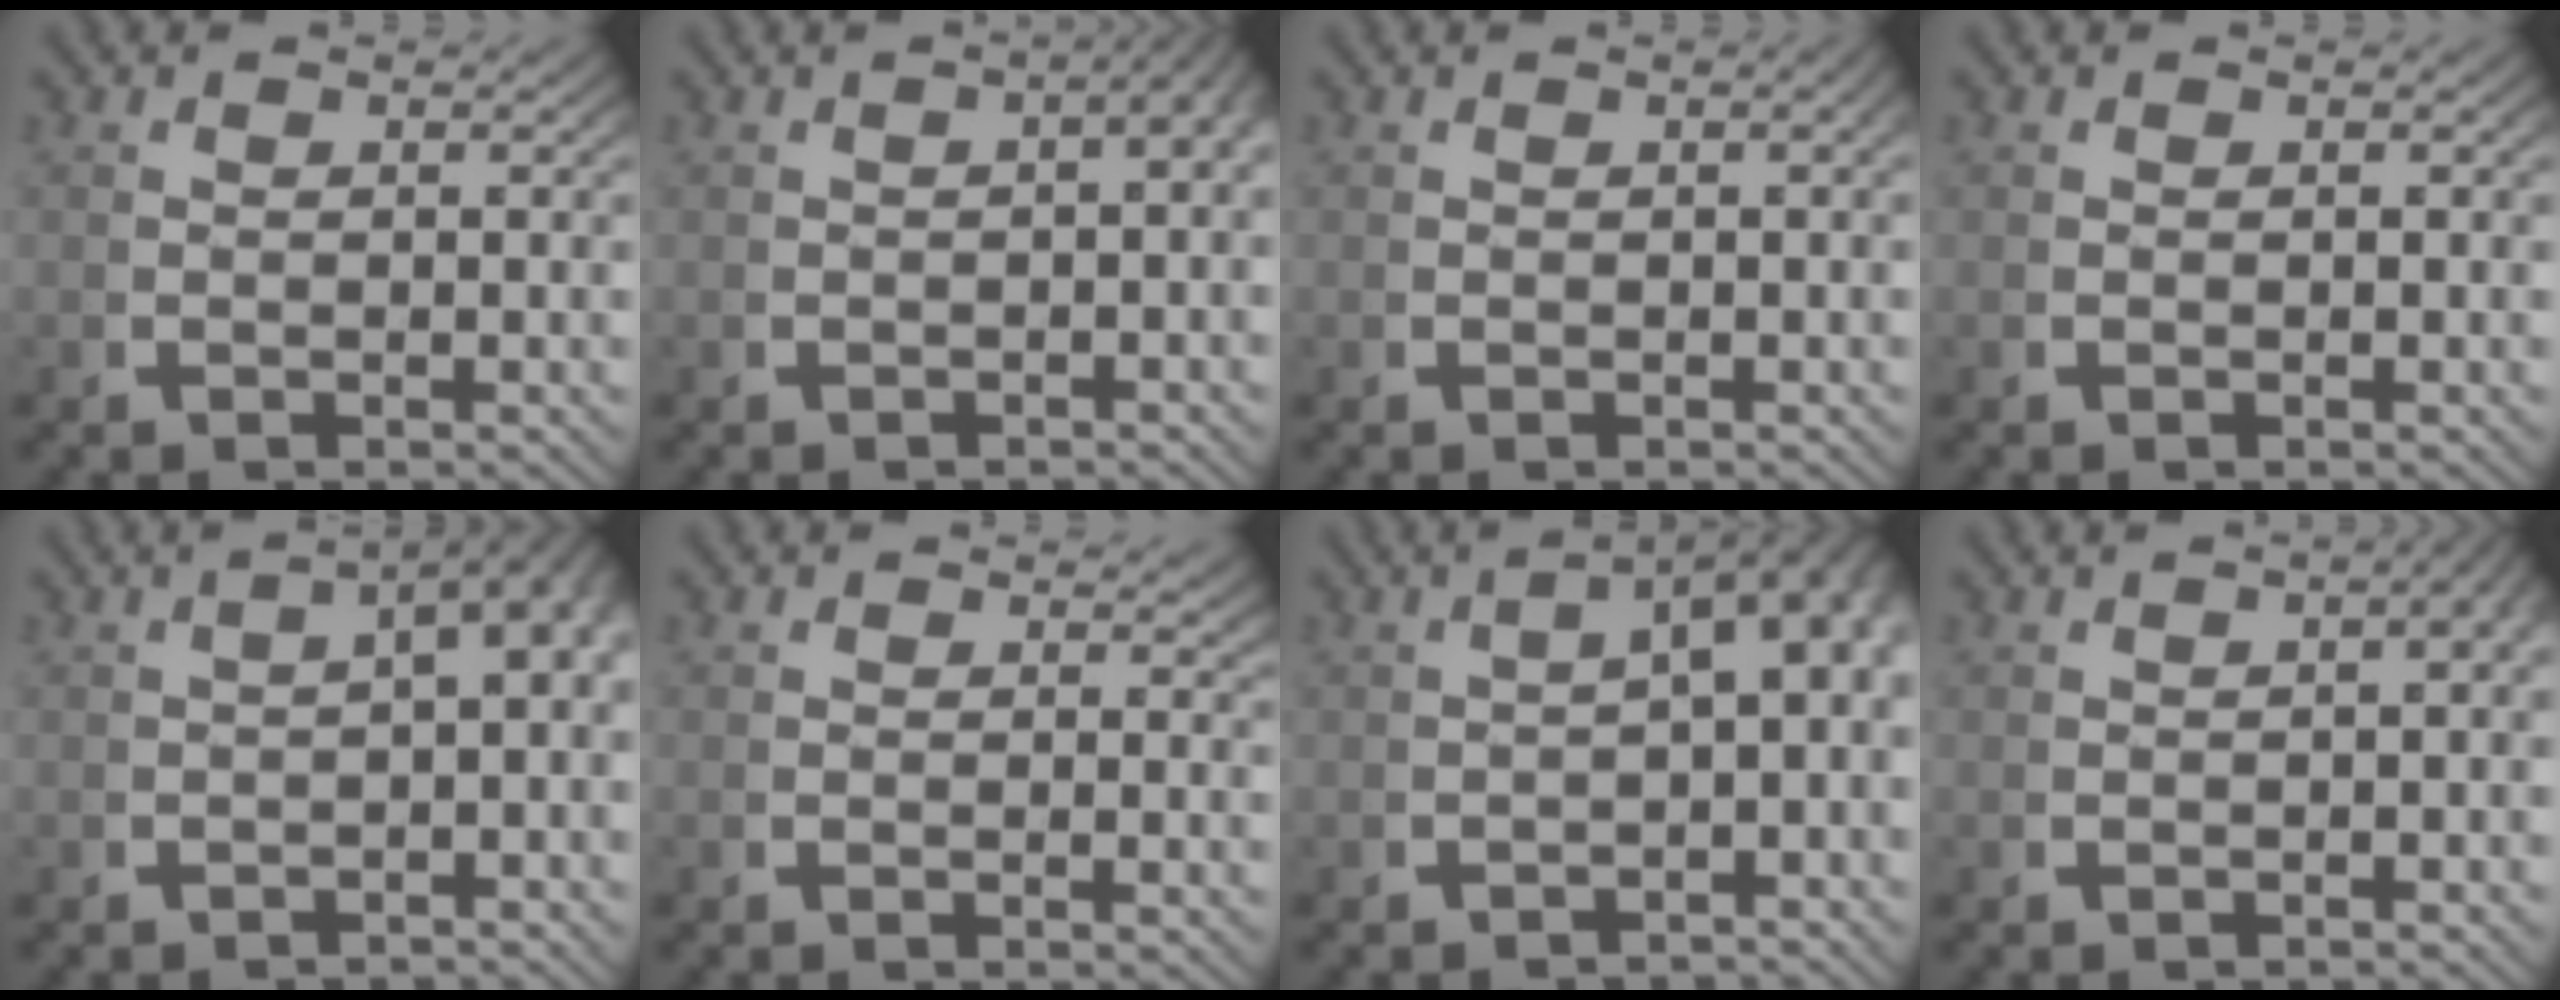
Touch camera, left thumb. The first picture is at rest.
{"total": 6.1, "force": [1.2, 3.6, 4.8], "torque": [-0.037, 0.041, -0.006]}
{"total": 0.9, "force": [-0.1, 0.2, 0.9], "torque": [-0.012, 0.004, -0.001]}
{"total": 0.0}
{"total": 5.6, "force": [0.0, 2.7, 4.9], "torque": [-0.054, 0.013, -0.006]}
{"total": 1.5, "force": [1.1, 0.8, 0.6], "torque": [-0.004, -0.002, 0.011]}
{"total": 8.0, "force": [0.2, 4.0, 6.9], "torque": [-0.075, 0.014, -0.007]}
{"total": 5.5, "force": [1.0, 2.9, 4.5], "torque": [-0.035, 0.036, -0.005]}